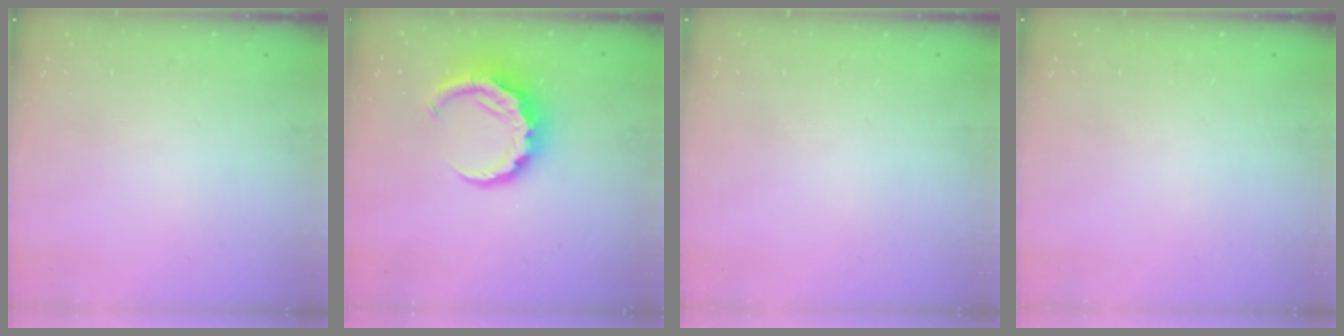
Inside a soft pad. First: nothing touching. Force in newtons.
{"total": 8.7, "press": 8.6, "slide": 1.4}
{"total": 0.0}
{"total": 0.0}